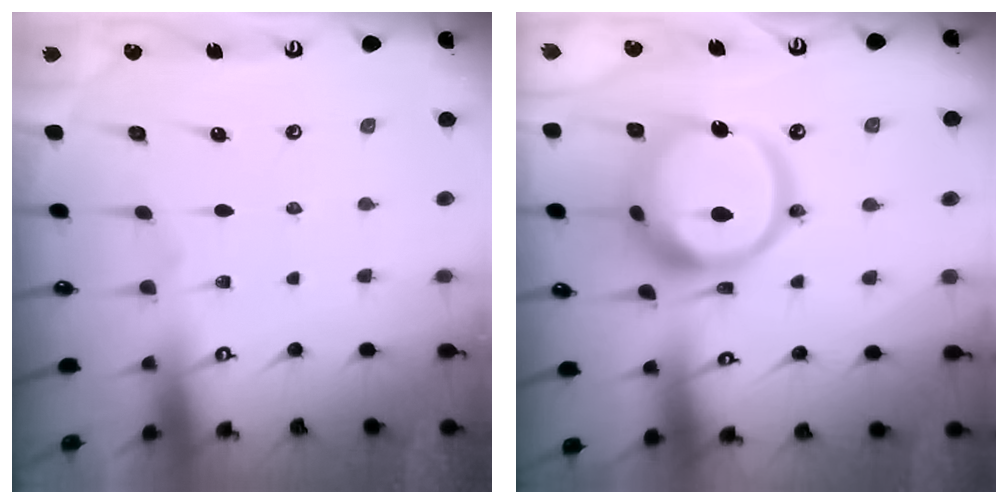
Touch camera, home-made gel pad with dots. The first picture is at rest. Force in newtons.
{"total": 19.4, "press": 19.3, "slide": 2.1}